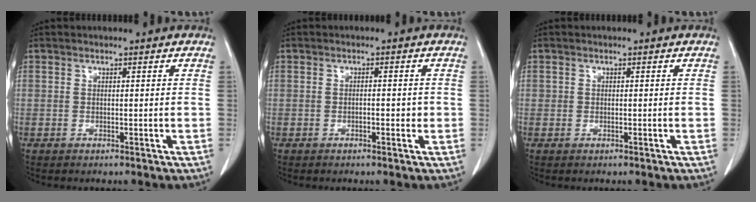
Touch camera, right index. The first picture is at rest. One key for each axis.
{"total": 1.5, "fx": -0.4, "fy": 0.6, "fz": 1.3, "tx": -0.019, "ty": 0.003, "tz": -0.005}
{"total": 0.0}